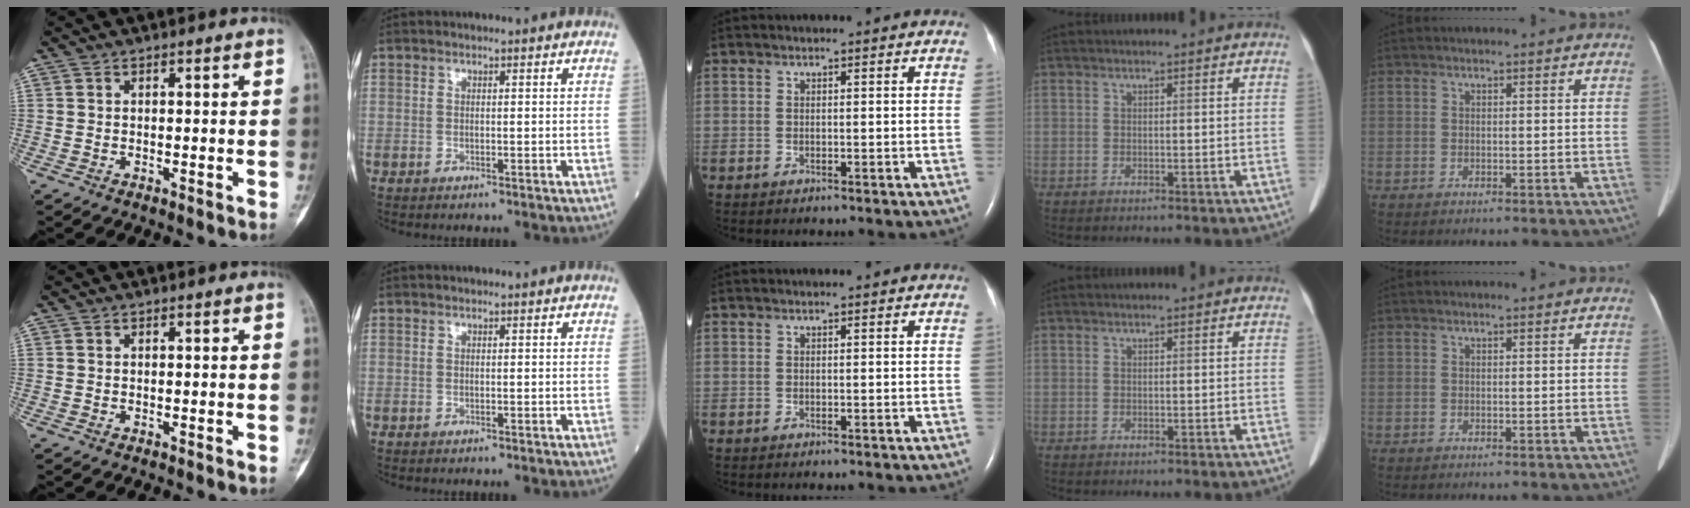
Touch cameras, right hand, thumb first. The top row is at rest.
{}